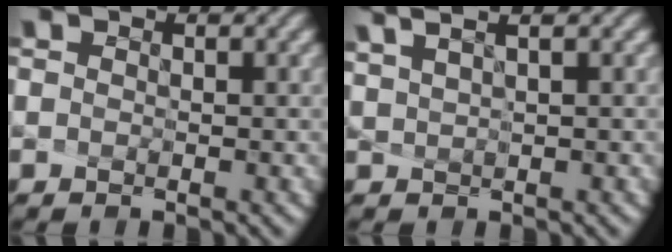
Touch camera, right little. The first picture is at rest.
{"total": 1.7, "force": [0.9, -1.4, -0.2], "torque": [-0.013, -0.009, 0.048]}